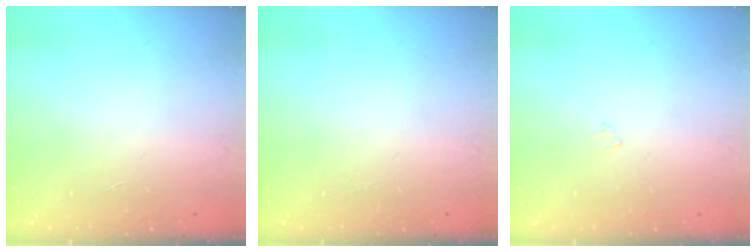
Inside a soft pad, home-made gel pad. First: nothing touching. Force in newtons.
{"total": 0.0}
{"total": 2.4, "press": 2.4, "slide": 0.3}